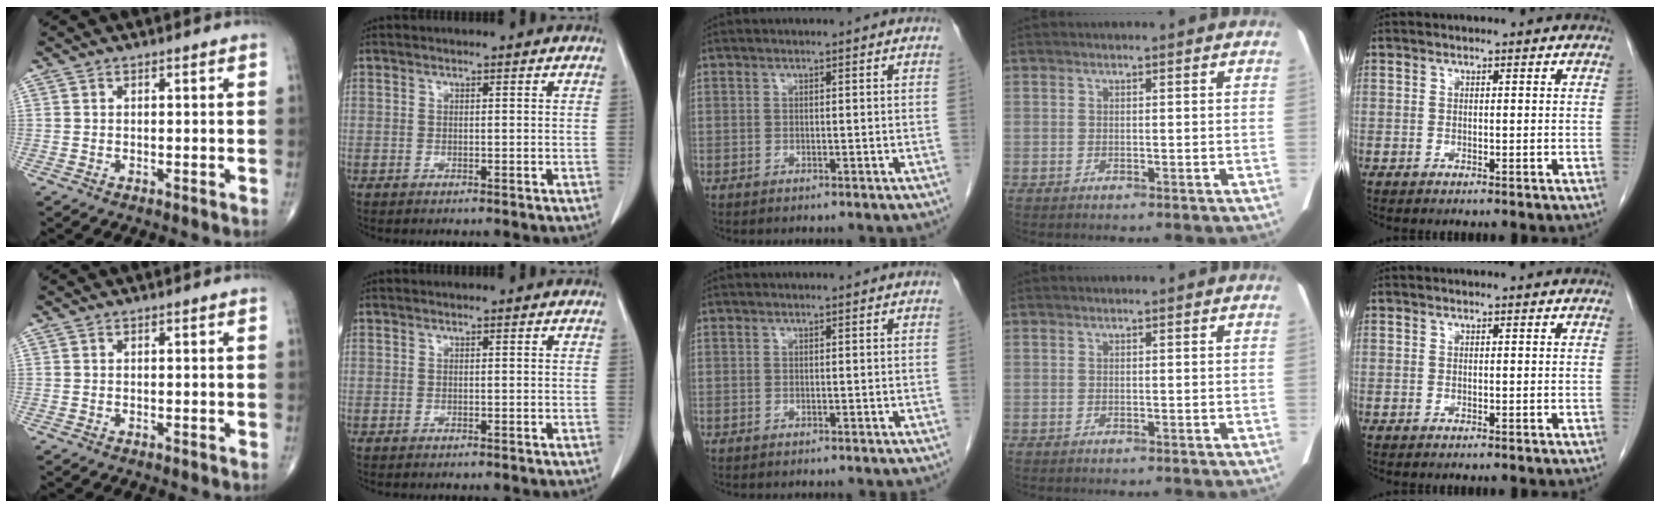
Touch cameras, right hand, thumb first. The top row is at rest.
{}